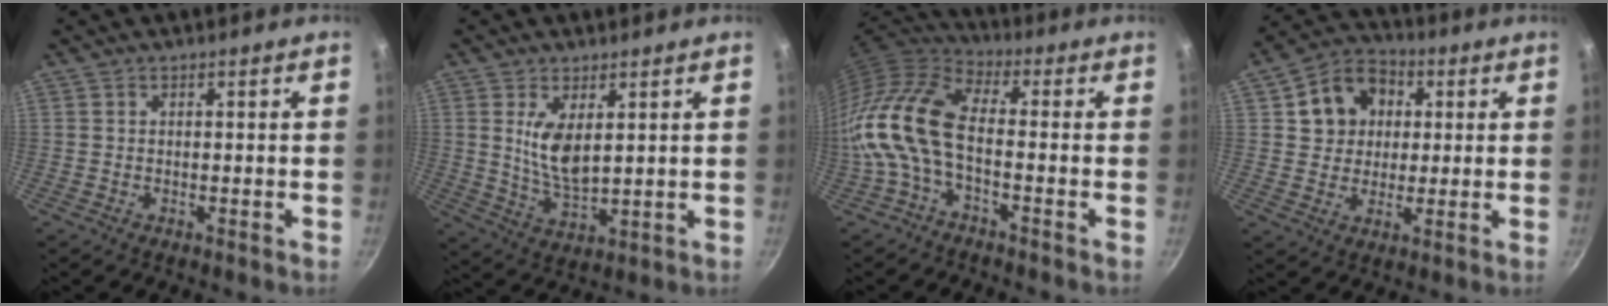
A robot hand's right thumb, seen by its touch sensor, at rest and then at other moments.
{"total": 8.0, "force": [2.3, 3.7, 6.7], "torque": [-0.120, -0.029, 0.053]}
{"total": 13.8, "force": [-3.0, 6.7, 11.6], "torque": [-0.244, 0.036, -0.082]}
{"total": 11.2, "force": [2.8, 9.5, 5.3], "torque": [-0.062, 0.013, 0.034]}